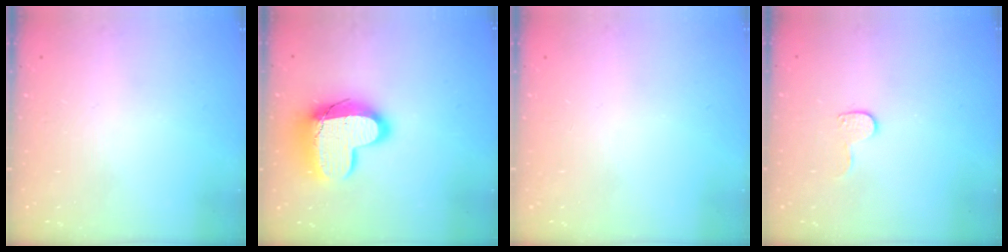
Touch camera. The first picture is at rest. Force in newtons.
{"total": 15.8, "press": 15.7, "slide": 1.0}
{"total": 0.0}
{"total": 6.4, "press": 6.4, "slide": 0.5}